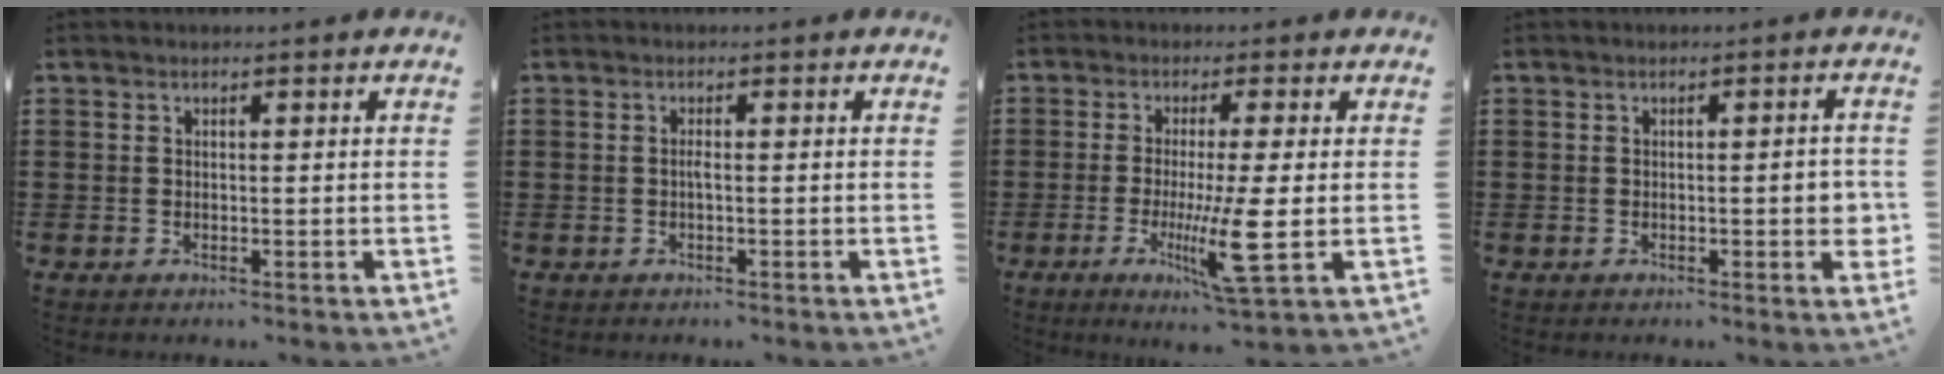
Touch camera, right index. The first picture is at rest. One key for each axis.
{"total": 0.9, "fx": -0.3, "fy": -0.1, "fz": 0.8, "tx": -0.017, "ty": -0.004, "tz": -0.005}
{"total": 8.9, "fx": -1.9, "fy": -0.4, "fz": 8.7, "tx": -0.169, "ty": -0.028, "tz": -0.036}
{"total": 2.7, "fx": -0.4, "fy": 0.6, "fz": 2.6, "tx": -0.035, "ty": -0.003, "tz": -0.008}